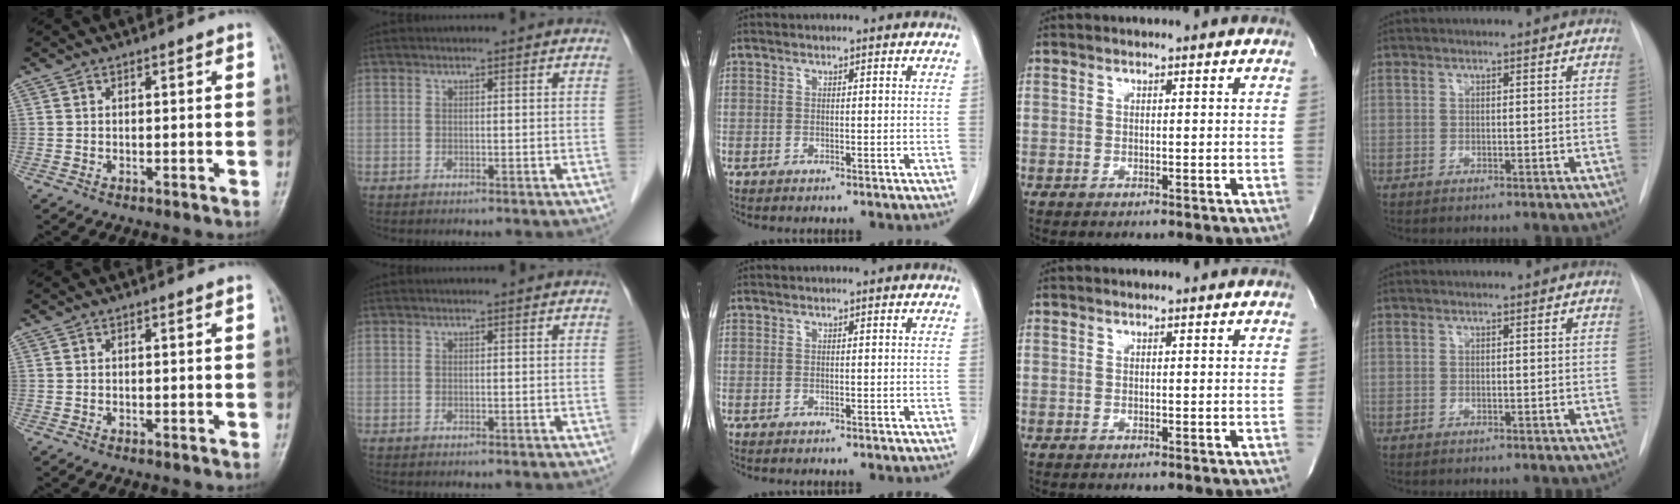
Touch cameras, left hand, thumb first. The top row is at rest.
{}